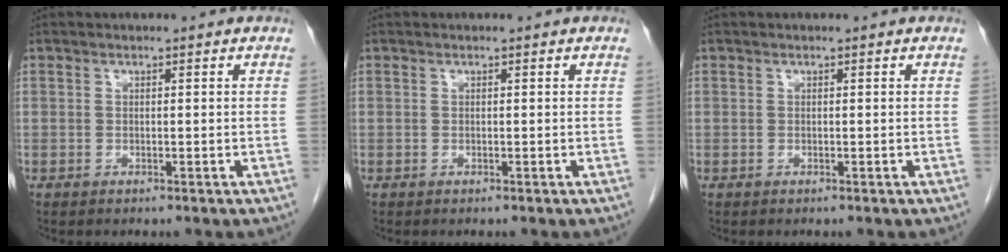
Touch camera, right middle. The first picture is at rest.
{"total": 0.0}
{"total": 0.0}